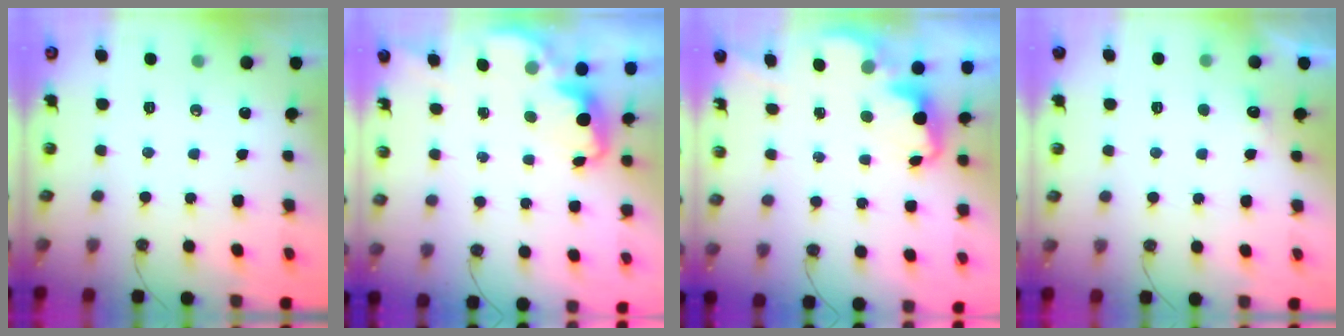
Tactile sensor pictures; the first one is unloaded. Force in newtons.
{"total": 2.3, "press": 2.3, "slide": 0.5}
{"total": 2.5, "press": 2.4, "slide": 0.5}
{"total": 4.1, "press": 3.9, "slide": 1.2}